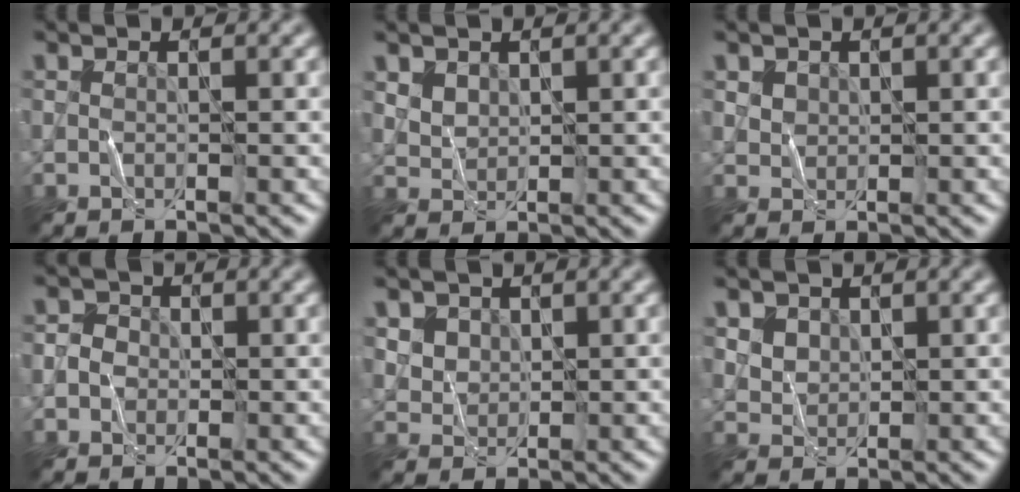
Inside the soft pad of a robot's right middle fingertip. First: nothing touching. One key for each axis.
{"total": 2.2, "fx": 1.3, "fy": 1.5, "fz": 0.9, "tx": -0.026, "ty": -0.008, "tz": 0.039}
{"total": 1.9, "fx": 1.0, "fy": 1.4, "fz": 0.6, "tx": -0.017, "ty": -0.005, "tz": 0.033}
{"total": 2.0, "fx": -0.1, "fy": 1.9, "fz": 0.7, "tx": 0.010, "ty": 0.005, "tz": -0.014}
{"total": 4.3, "fx": 2.3, "fy": 3.2, "fz": 1.7, "tx": -0.055, "ty": 0.002, "tz": 0.052}
{"total": 3.7, "fx": 2.1, "fy": 2.6, "fz": 1.6, "tx": -0.054, "ty": 0.000, "tz": 0.052}